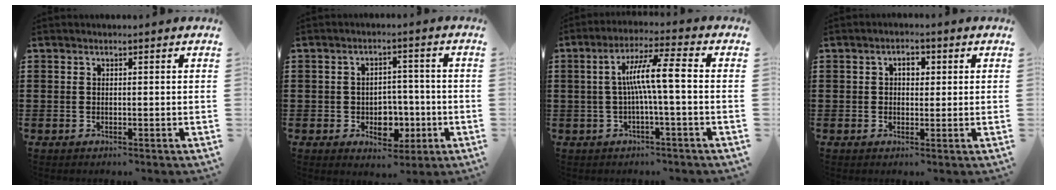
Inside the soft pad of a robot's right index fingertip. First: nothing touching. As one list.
[{"total": 5.2, "force": [-1.5, 4.0, 2.9], "torque": [-0.035, 0.001, -0.032]}, {"total": 7.9, "force": [-0.3, 0.5, 7.9], "torque": [-0.146, 0.007, -0.014]}, {"total": 2.5, "force": [0.4, 1.6, 1.9], "torque": [-0.032, 0.007, 0.003]}]